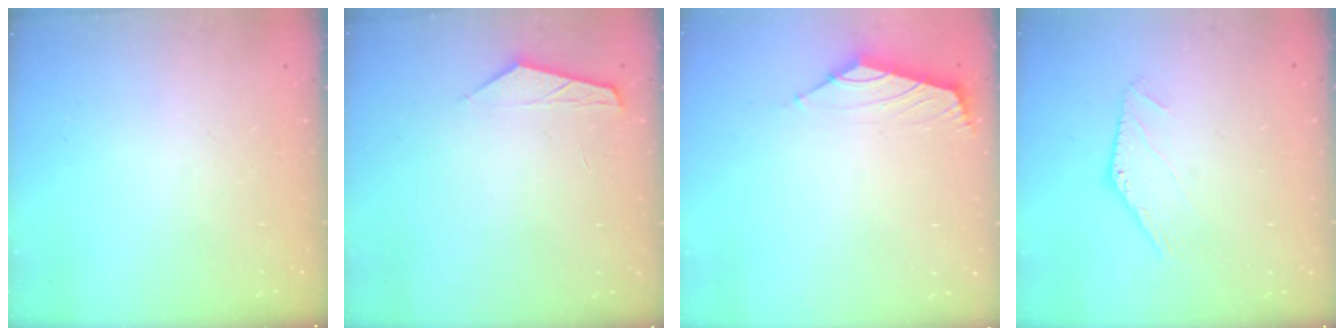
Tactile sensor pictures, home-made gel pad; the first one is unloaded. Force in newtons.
{"total": 3.4, "press": 3.4, "slide": 0.4}
{"total": 1.7, "press": 1.5, "slide": 0.7}
{"total": 0.0}